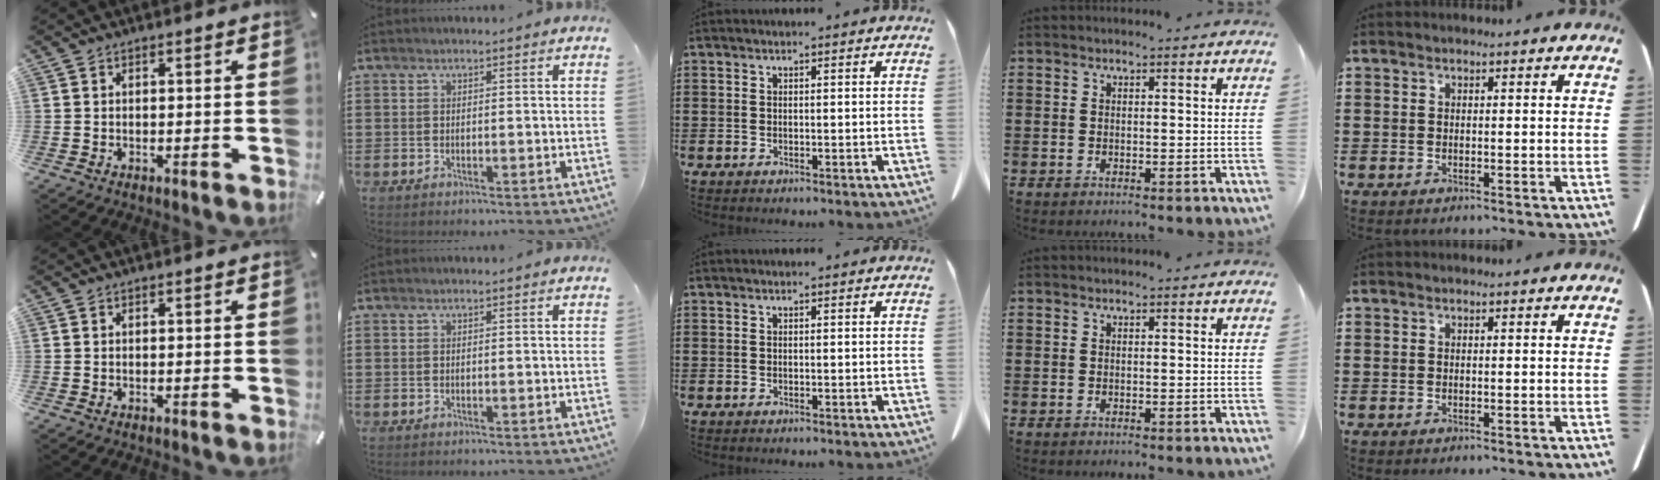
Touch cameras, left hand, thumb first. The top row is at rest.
{}